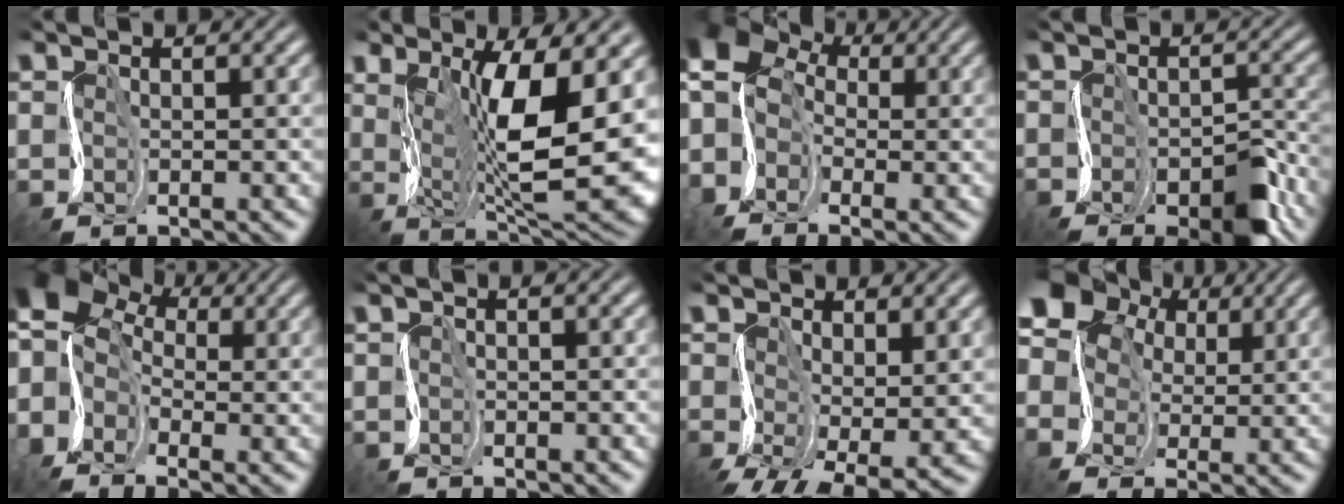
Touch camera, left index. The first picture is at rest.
{"total": 10.9, "force": [0.7, 3.7, 10.2], "torque": [-0.161, -0.010, 0.013]}
{"total": 9.1, "force": [-0.9, 6.8, 5.9], "torque": [-0.107, 0.024, -0.044]}
{"total": 5.1, "force": [-3.1, 2.1, 3.5], "torque": [-0.041, 0.006, -0.056]}
{"total": 9.9, "force": [0.6, 7.5, 6.5], "torque": [-0.127, 0.022, -0.002]}
{"total": 0.6, "force": [-0.5, 0.1, 0.4], "torque": [-0.004, 0.002, -0.012]}
{"total": 7.1, "force": [-1.6, 3.3, 6.1], "torque": [-0.109, -0.013, -0.024]}
{"total": 8.5, "force": [2.0, 6.9, 4.5], "torque": [-0.116, 0.018, 0.023]}